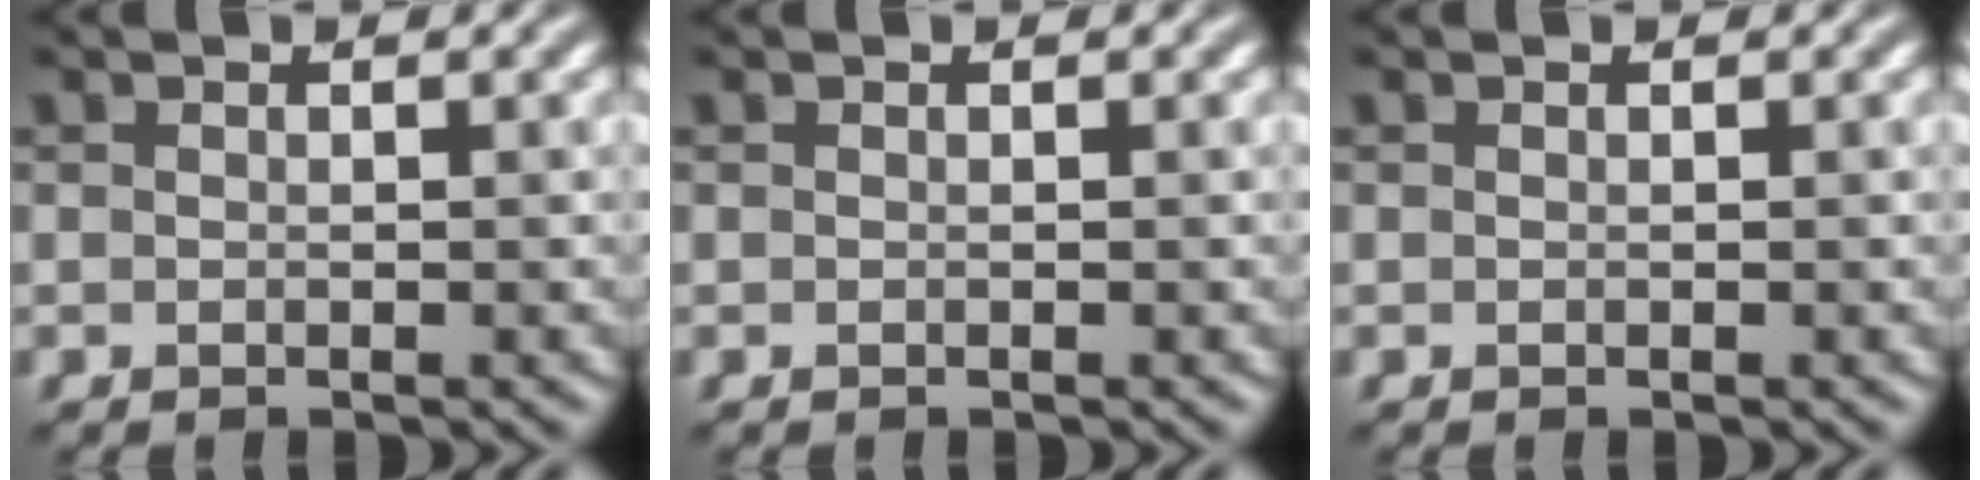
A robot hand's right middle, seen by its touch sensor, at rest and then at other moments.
{"total": 0.0}
{"total": 0.0}